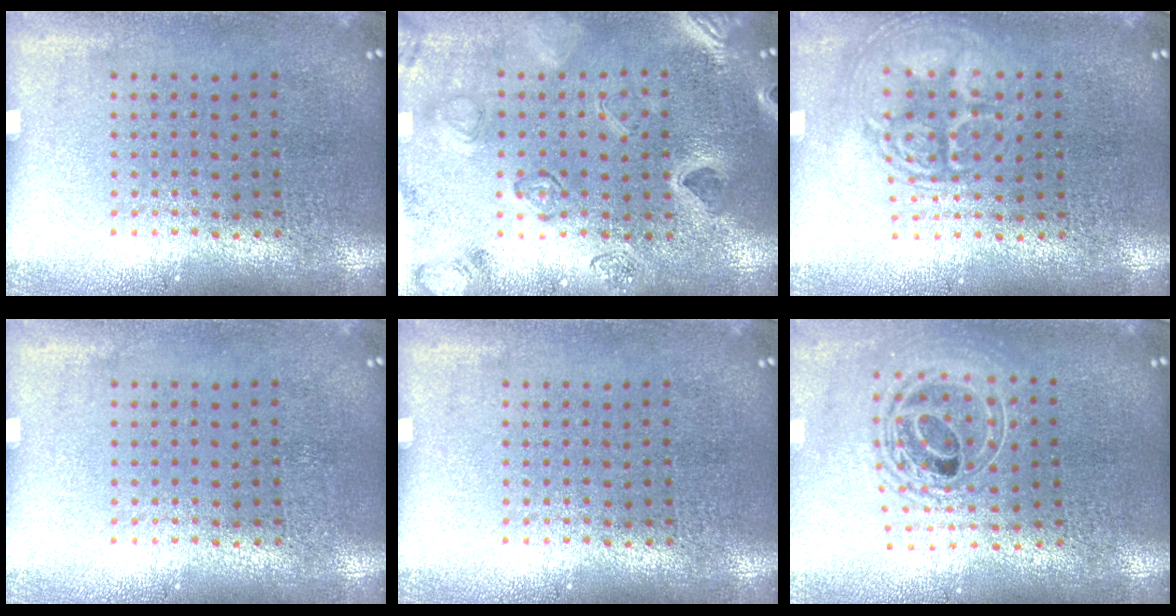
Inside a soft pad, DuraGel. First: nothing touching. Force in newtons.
{"total": 2.5, "press": 2.4, "slide": 0.7}
{"total": 3.1, "press": 3.1, "slide": 0.4}
{"total": 0.0}
{"total": 0.0}
{"total": 2.0, "press": 1.5, "slide": 1.2}